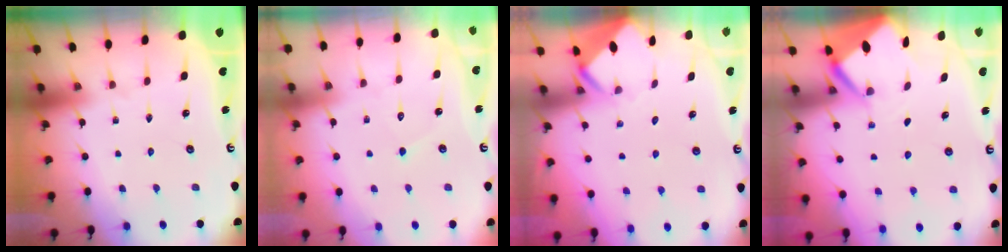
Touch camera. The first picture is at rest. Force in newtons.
{"total": 4.3, "press": 4.3, "slide": 0.3}
{"total": 3.5, "press": 3.5, "slide": 0.2}
{"total": 3.5, "press": 3.5, "slide": 0.2}